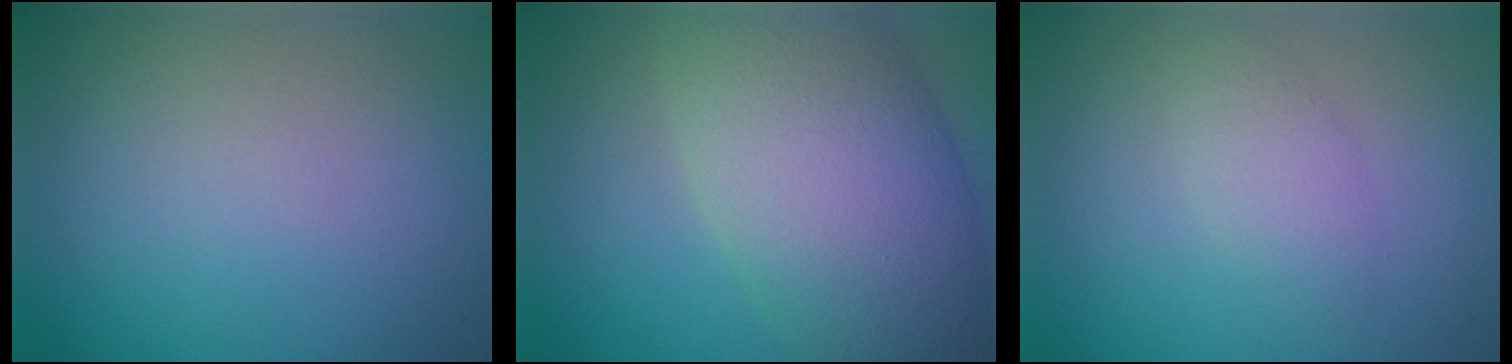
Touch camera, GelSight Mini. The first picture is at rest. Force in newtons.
{"total": 11.0, "press": 10.9, "slide": 0.4}
{"total": 1.7, "press": 1.7, "slide": 0.1}